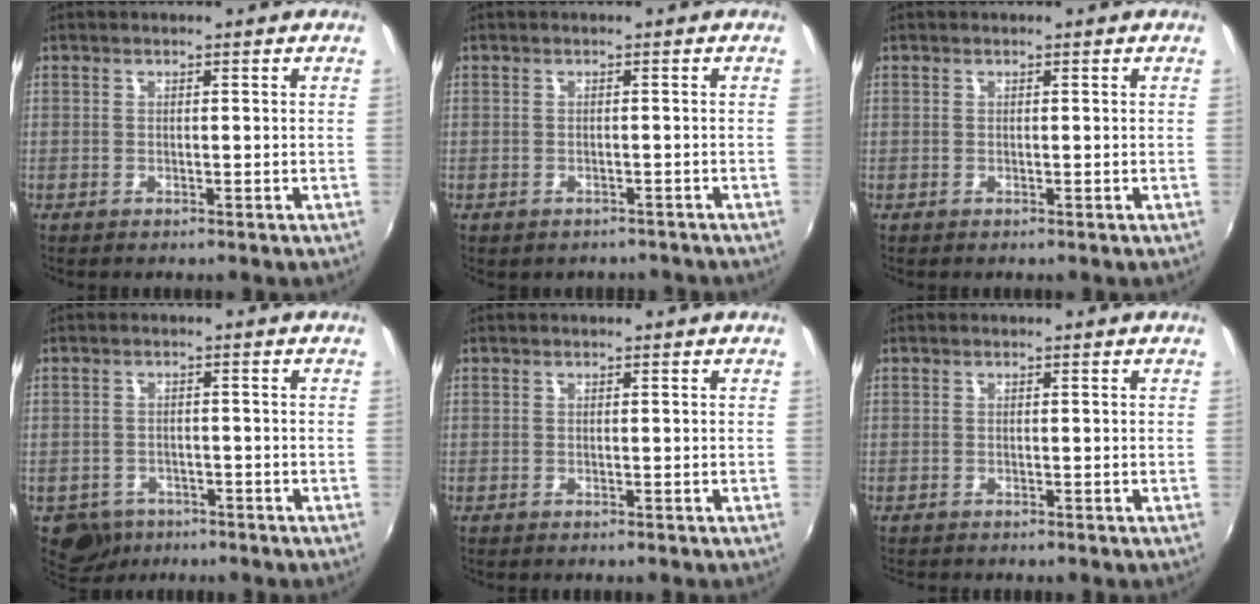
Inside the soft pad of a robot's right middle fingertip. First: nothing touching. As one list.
[{"total": 3.6, "force": [-3.0, 1.7, 1.1], "torque": [-0.023, -0.008, -0.032]}, {"total": 0.0}, {"total": 5.8, "force": [-3.7, 4.2, 1.4], "torque": [-0.046, -0.005, -0.056]}, {"total": 0.0}, {"total": 0.8, "force": [-0.8, 0.0, 0.2], "torque": [-0.005, -0.004, -0.012]}]